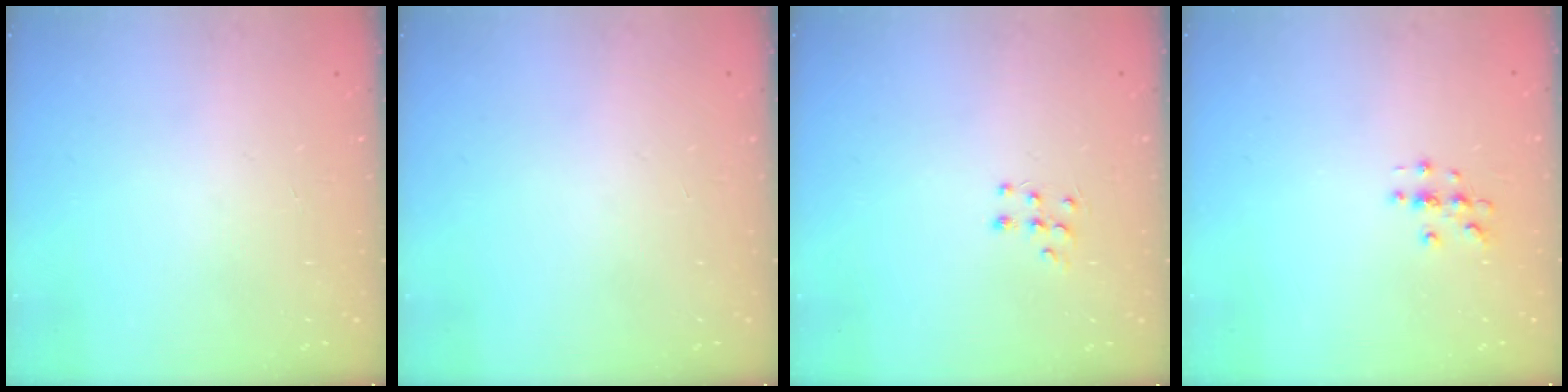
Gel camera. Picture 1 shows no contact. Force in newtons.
{"total": 0.0}
{"total": 6.4, "press": 6.3, "slide": 0.8}
{"total": 2.9, "press": 2.9, "slide": 0.3}